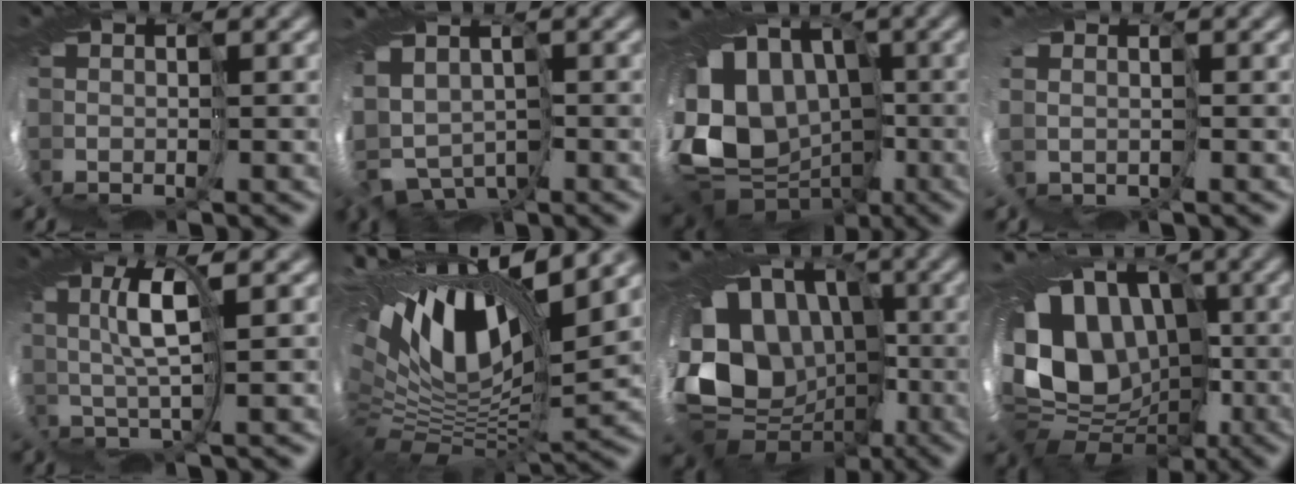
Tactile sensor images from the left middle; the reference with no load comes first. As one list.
[{"total": 3.6, "force": [-1.8, 2.9, 1.2], "torque": [-0.031, -0.015, -0.039]}, {"total": 10.8, "force": [0.1, 9.4, 5.3], "torque": [-0.118, -0.010, 0.006]}, {"total": 1.4, "force": [0.3, 1.4, 0.2], "torque": [-0.010, -0.003, 0.010]}, {"total": 2.6, "force": [1.0, -0.3, 2.4], "torque": [-0.060, 0.014, 0.001]}, {"total": 12.5, "force": [6.5, 4.9, 9.4], "torque": [-0.204, 0.024, 0.107]}, {"total": 11.2, "force": [-0.5, 9.8, 5.4], "torque": [-0.111, -0.010, -0.010]}, {"total": 10.4, "force": [0.2, 8.7, 5.6], "torque": [-0.115, -0.001, -0.005]}]